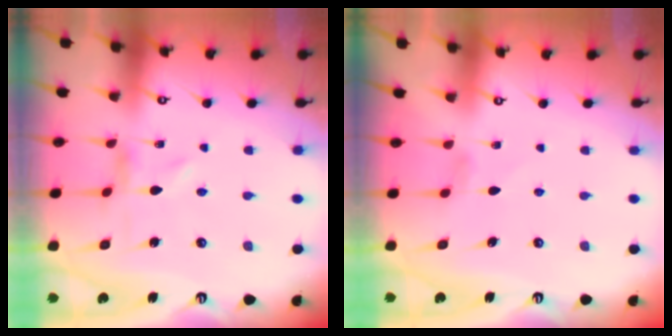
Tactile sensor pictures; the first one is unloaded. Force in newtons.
{"total": 2.1, "press": 2.0, "slide": 0.3}